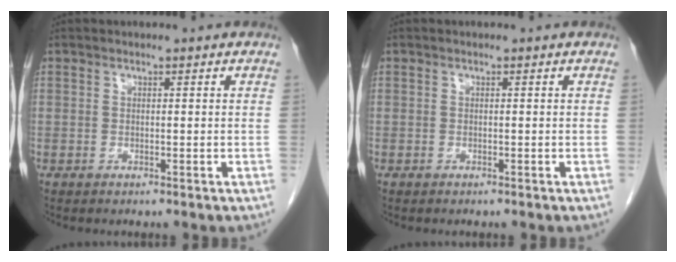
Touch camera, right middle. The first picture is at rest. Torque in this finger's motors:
{"motor_torque": [0.18, 0.01, 0.05, 0.01]}